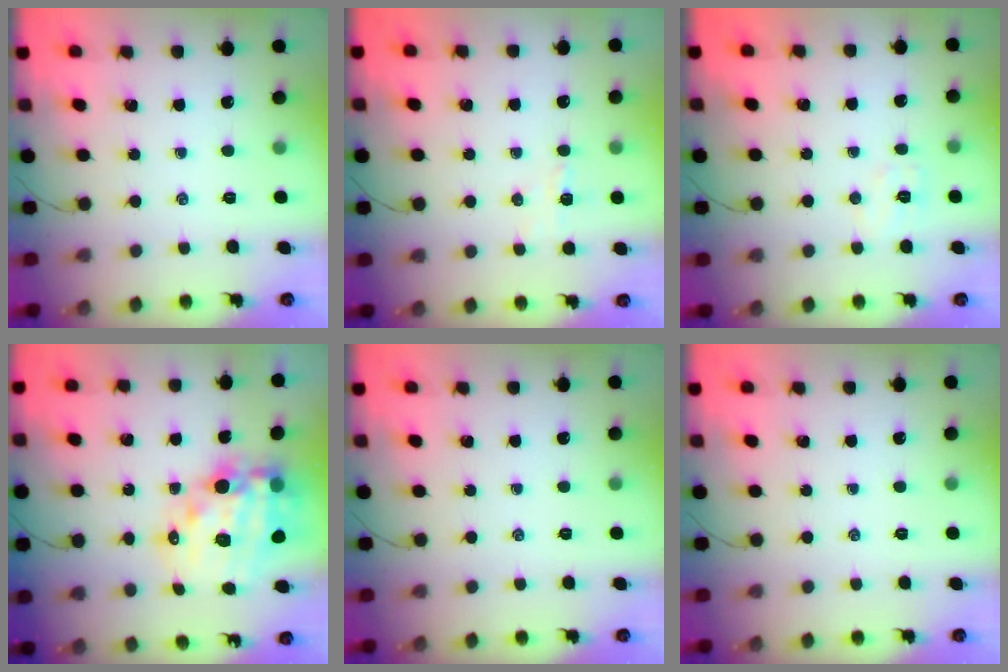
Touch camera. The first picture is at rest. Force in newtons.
{"total": 3.0, "press": 2.8, "slide": 0.9}
{"total": 5.9, "press": 5.8, "slide": 1.0}
{"total": 18.3, "press": 17.8, "slide": 4.2}
{"total": 0.0}
{"total": 0.0}